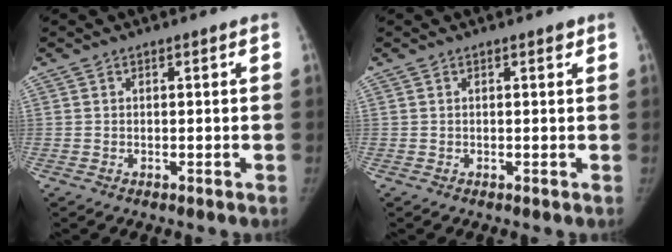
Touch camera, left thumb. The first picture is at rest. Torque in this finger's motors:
{"motor_torque": [0.16, -0.14, 0.29, 0.05, 0.09]}